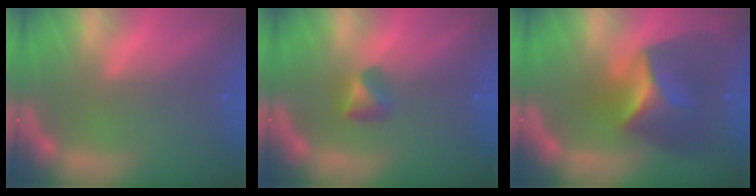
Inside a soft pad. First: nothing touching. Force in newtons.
{"total": 1.9}
{"total": 7.9}